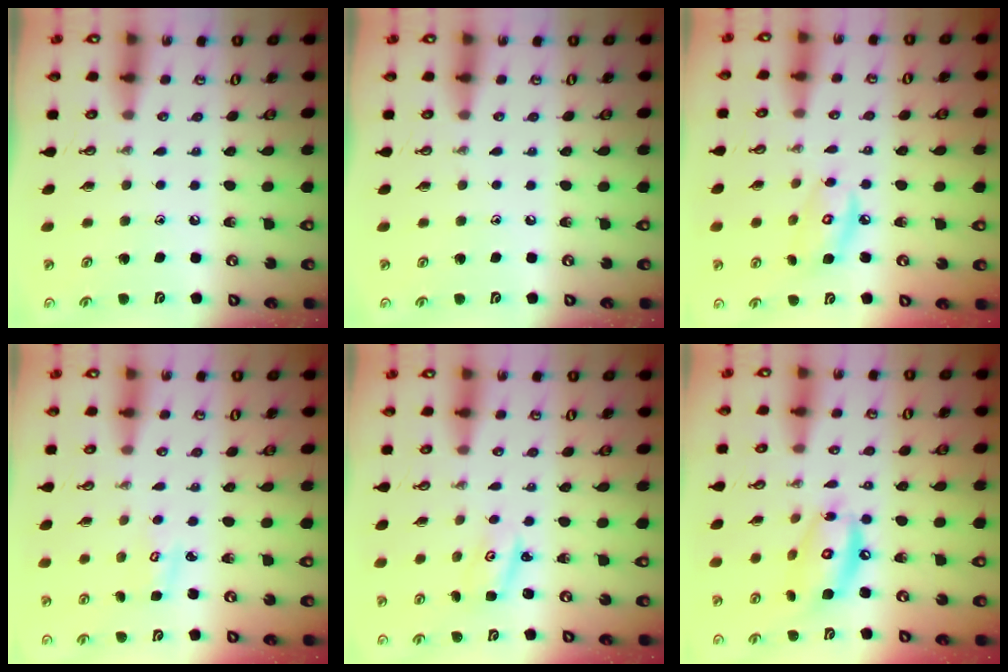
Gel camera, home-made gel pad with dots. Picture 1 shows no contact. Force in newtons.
{"total": 0.0}
{"total": 7.4, "press": 7.4, "slide": 0.5}
{"total": 2.5, "press": 2.5, "slide": 0.3}
{"total": 2.4, "press": 2.4, "slide": 0.1}
{"total": 12.8, "press": 12.8, "slide": 1.1}